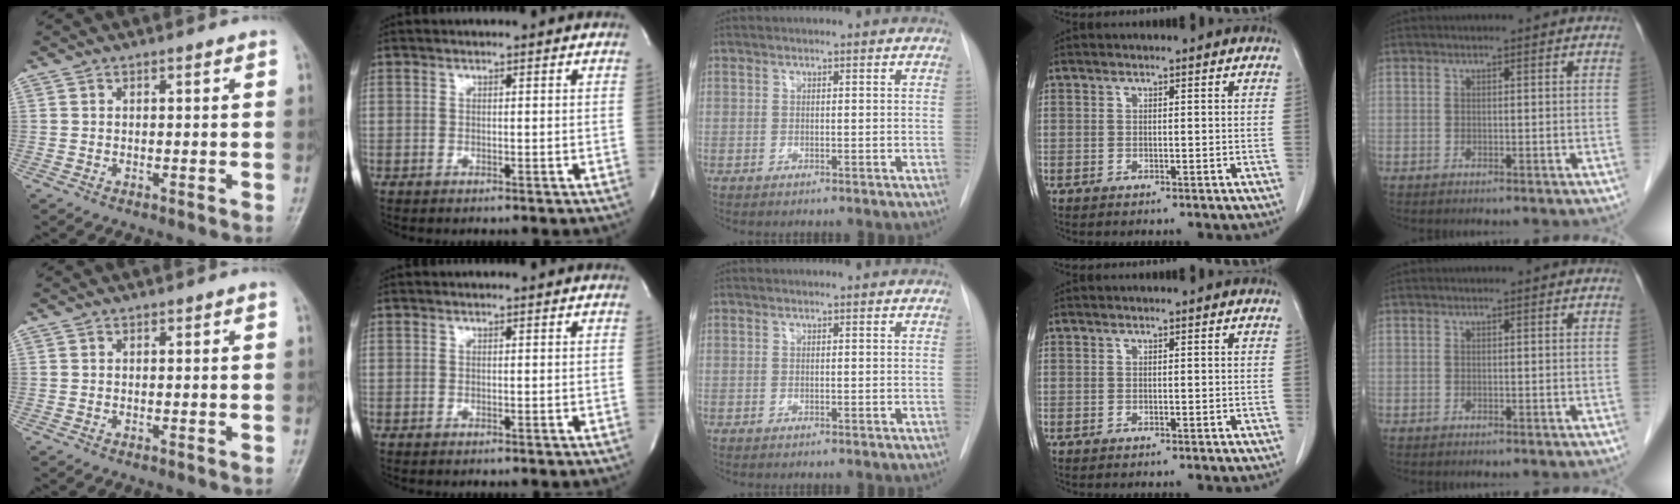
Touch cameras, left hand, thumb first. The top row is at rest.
{}